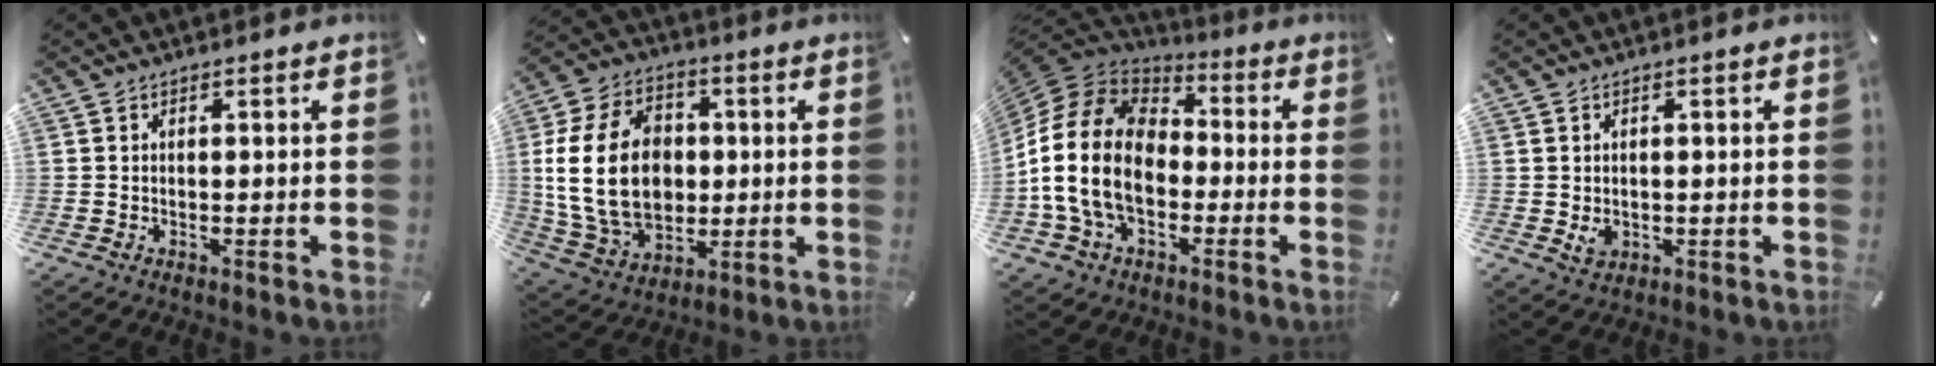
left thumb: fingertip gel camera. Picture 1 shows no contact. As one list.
[{"total": 20.5, "force": [0.8, 15.4, 13.6], "torque": [-0.290, 0.004, 0.014]}, {"total": 18.4, "force": [-3.7, 13.5, 12.0], "torque": [-0.270, 0.027, -0.072]}, {"total": 2.9, "force": [-0.2, 2.5, 1.5], "torque": [-0.016, -0.005, -0.007]}]